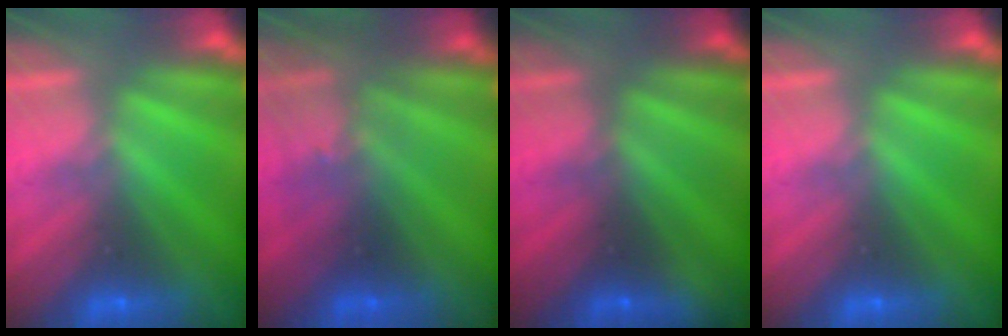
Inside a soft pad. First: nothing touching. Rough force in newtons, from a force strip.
{"total": 2.8}
{"total": 1.4}
{"total": 0.0}